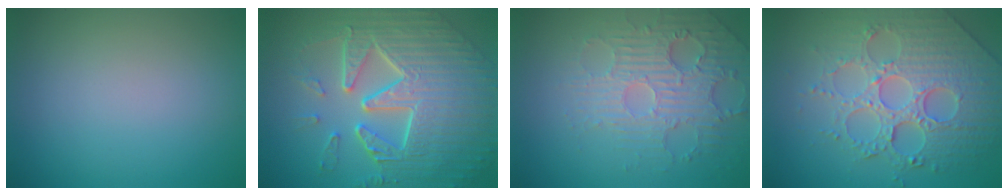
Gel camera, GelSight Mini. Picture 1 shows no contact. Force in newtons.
{"total": 10.3, "press": 7.0, "slide": 7.5}
{"total": 4.1, "press": 3.8, "slide": 1.7}
{"total": 7.9, "press": 6.0, "slide": 5.1}